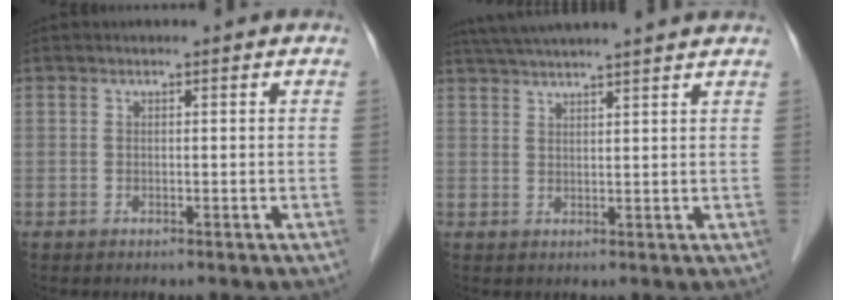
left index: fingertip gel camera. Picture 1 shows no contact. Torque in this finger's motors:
{"motor_torque": [-0.51, -0.75, 0.47, 0.13]}